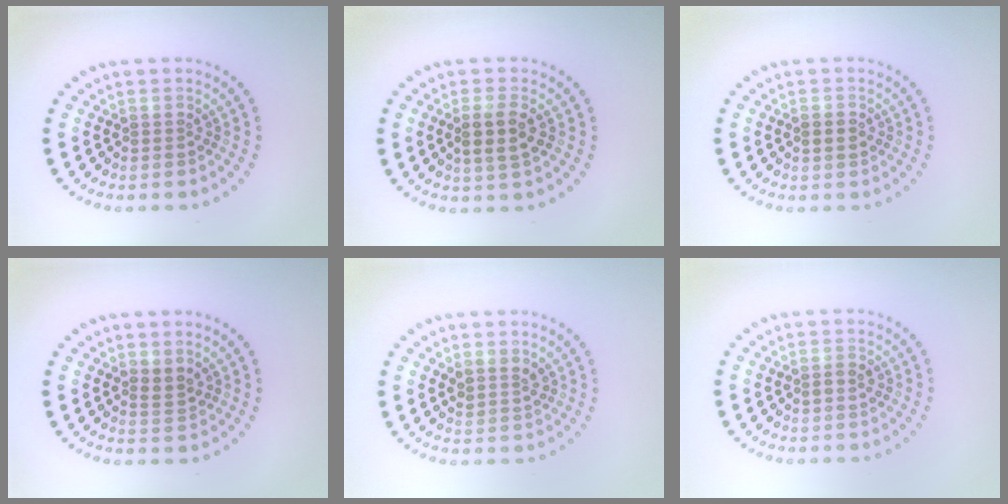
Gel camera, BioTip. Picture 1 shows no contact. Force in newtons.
{"total": 2.5, "press": 2.4, "slide": 0.9}
{"total": 1.7, "press": 1.7, "slide": 0.1}
{"total": 1.5, "press": 1.2, "slide": 0.9}
{"total": 1.6, "press": 1.3, "slide": 0.9}
{"total": 0.9, "press": 0.9, "slide": 0.3}